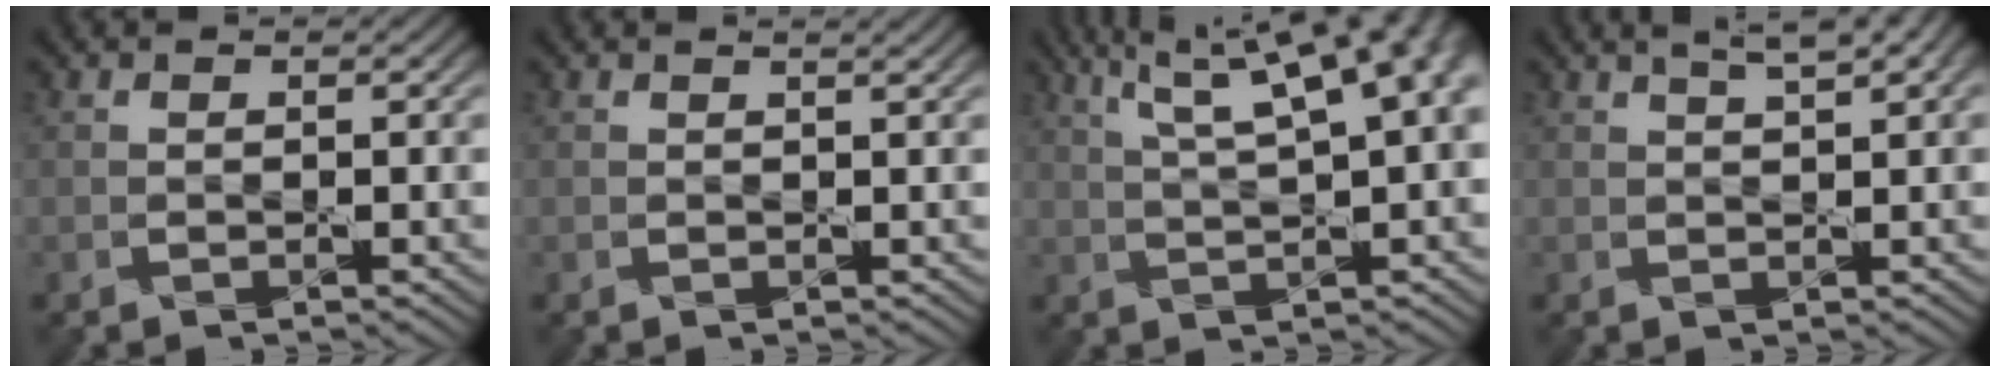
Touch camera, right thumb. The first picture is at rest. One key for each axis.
{"total": 1.0, "fx": 0.8, "fy": 0.1, "fz": 0.6, "tx": -0.011, "ty": -0.002, "tz": 0.004}
{"total": 15.8, "fx": 6.4, "fy": 5.3, "fz": 13.4, "tx": -0.193, "ty": 0.060, "tz": 0.085}
{"total": 4.8, "fx": 2.8, "fy": 1.1, "fz": 3.7, "tx": -0.056, "ty": 0.015, "tz": 0.028}